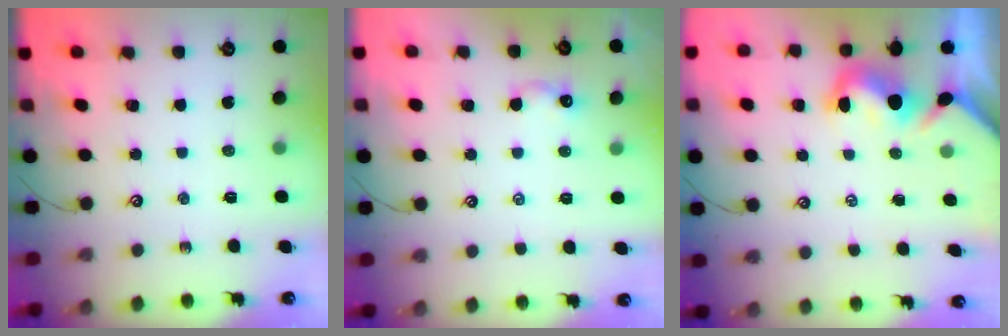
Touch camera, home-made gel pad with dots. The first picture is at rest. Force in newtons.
{"total": 1.6, "press": 1.6, "slide": 0.4}
{"total": 1.9, "press": 1.6, "slide": 1.0}